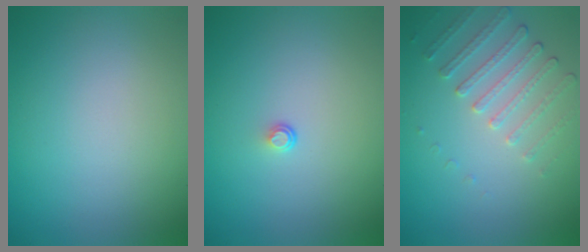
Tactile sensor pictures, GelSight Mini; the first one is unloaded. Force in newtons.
{"total": 0.5, "press": 0.3, "slide": 0.5}
{"total": 2.2, "press": 1.8, "slide": 1.2}